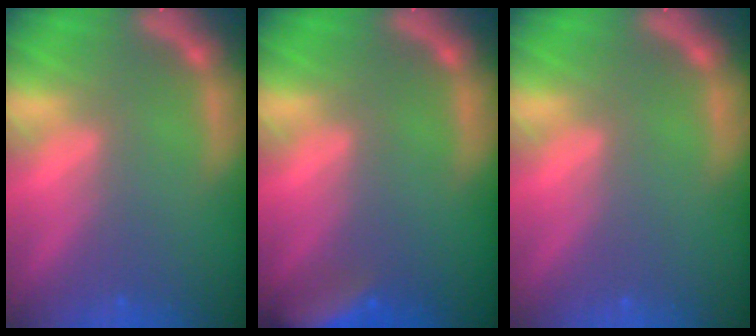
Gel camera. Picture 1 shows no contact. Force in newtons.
{"total": 6.5}
{"total": 0.0}